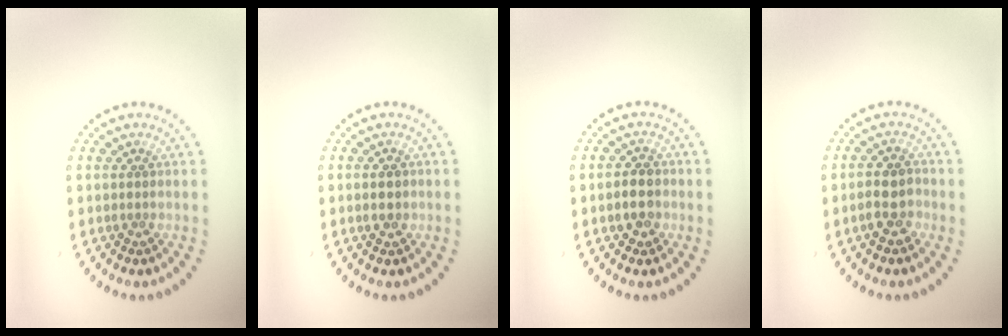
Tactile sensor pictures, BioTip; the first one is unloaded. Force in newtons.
{"total": 1.8, "press": 1.8, "slide": 0.1}
{"total": 2.4, "press": 2.4, "slide": 0.4}
{"total": 2.7, "press": 2.6, "slide": 0.8}